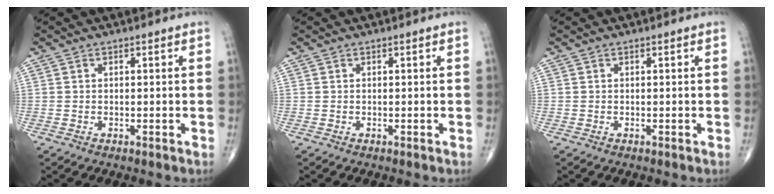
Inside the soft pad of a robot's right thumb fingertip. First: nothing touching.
{"total": 0.0}
{"total": 0.0}